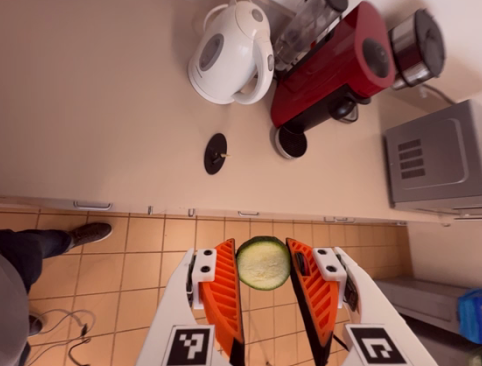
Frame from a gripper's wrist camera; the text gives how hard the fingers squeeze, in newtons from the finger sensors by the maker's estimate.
{"total": 8.2, "left": 8.2, "right": 8.3}